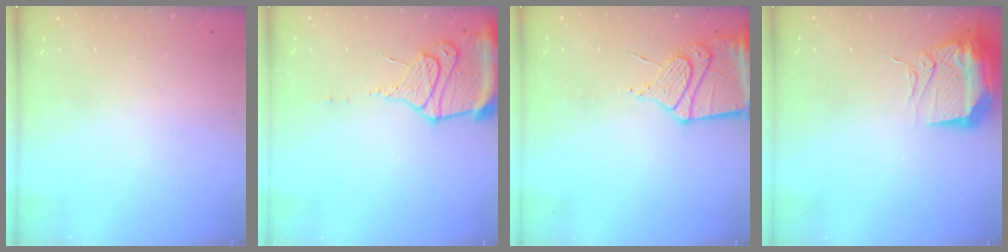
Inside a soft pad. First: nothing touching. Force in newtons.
{"total": 14.1, "press": 14.1, "slide": 1.3}
{"total": 13.2, "press": 13.1, "slide": 1.7}
{"total": 13.6, "press": 13.3, "slide": 2.8}